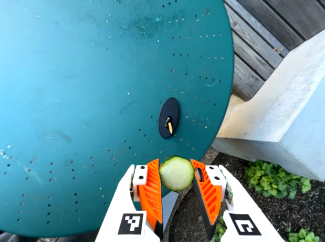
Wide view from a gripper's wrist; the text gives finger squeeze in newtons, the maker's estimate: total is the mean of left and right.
{"total": 10.6, "left": 10.4, "right": 10.9}